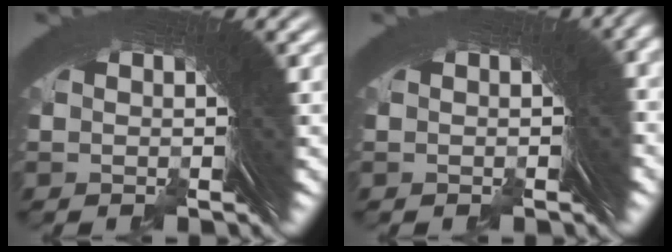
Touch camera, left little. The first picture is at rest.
{"total": 1.2, "force": [-0.7, 1.0, 0.1], "torque": [0.014, 0.005, -0.016]}